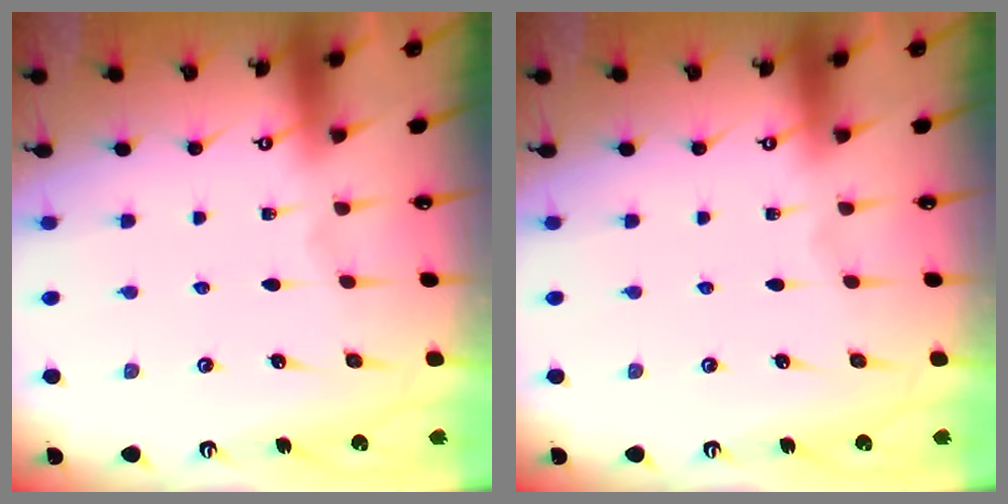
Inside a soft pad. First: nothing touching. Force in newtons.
{"total": 0.0}